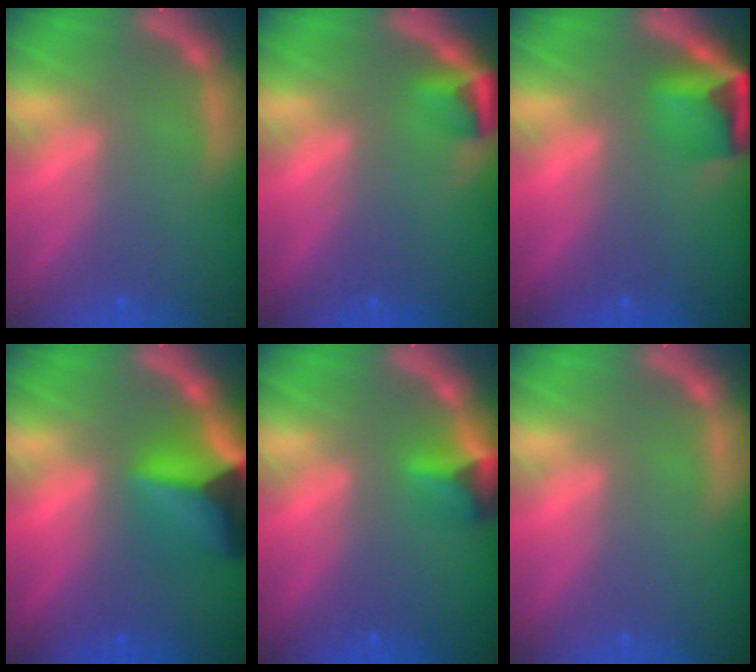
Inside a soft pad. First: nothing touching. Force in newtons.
{"total": 2.4}
{"total": 4.9}
{"total": 9.0}
{"total": 2.9}
{"total": 0.0}